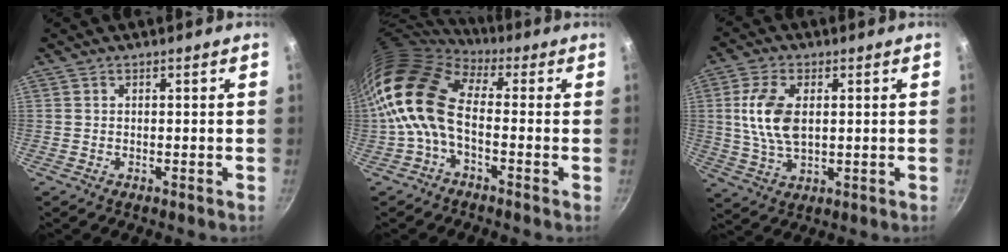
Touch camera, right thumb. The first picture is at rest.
{"total": 12.5, "force": [-1.4, 7.4, 10.0], "torque": [-0.177, 0.027, -0.047]}
{"total": 10.1, "force": [1.5, 5.5, 8.3], "torque": [-0.161, -0.003, 0.030]}